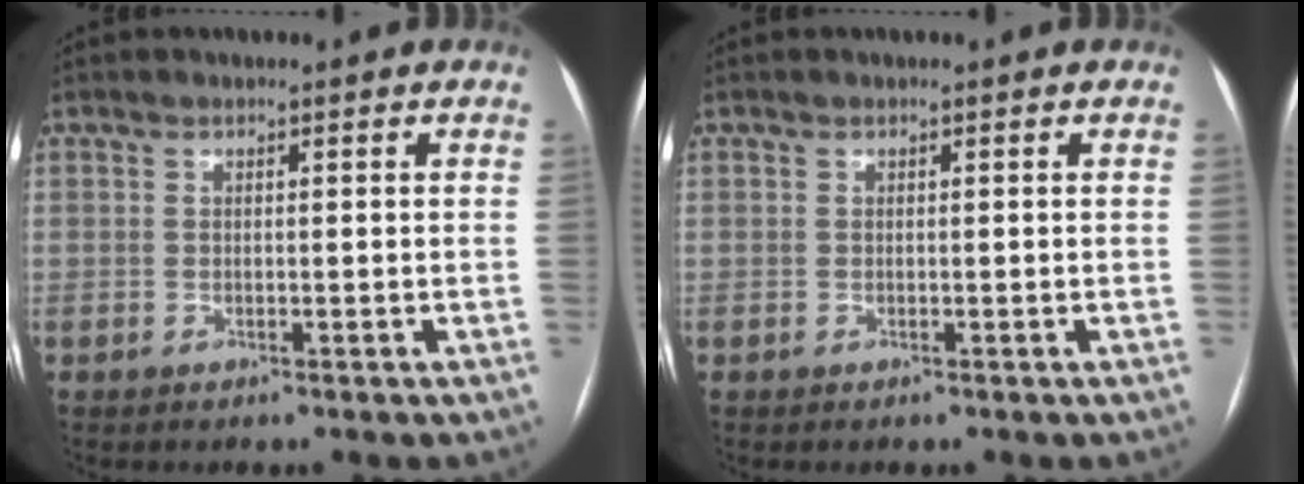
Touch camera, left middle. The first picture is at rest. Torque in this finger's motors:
{"motor_torque": [-0.06, 0.10, -0.02, 0.00]}